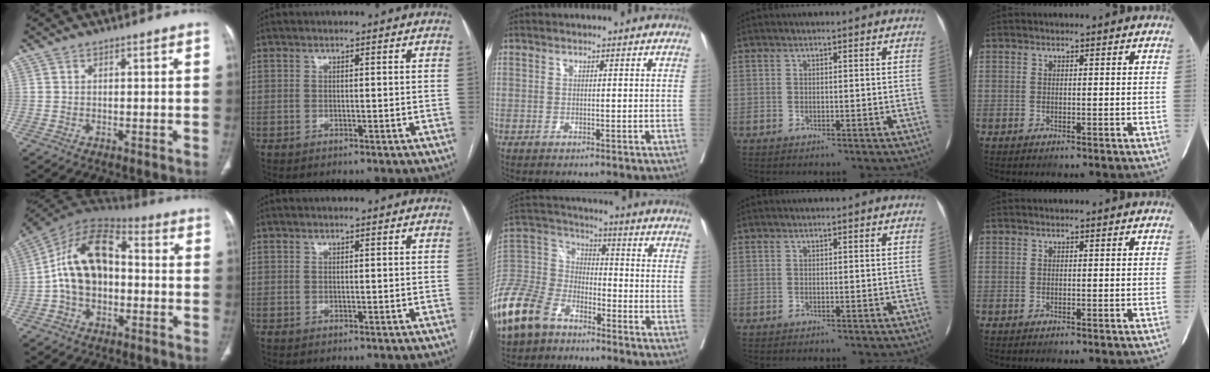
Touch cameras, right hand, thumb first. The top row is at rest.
{"thumb": {"total": 15.7, "force": [-0.8, 10.2, 11.9], "torque": [-0.197, 0.044, -0.025]}, "middle": {"total": 17.1, "force": [-11.8, 9.6, 7.9], "torque": [-0.209, 0.002, -0.231]}}